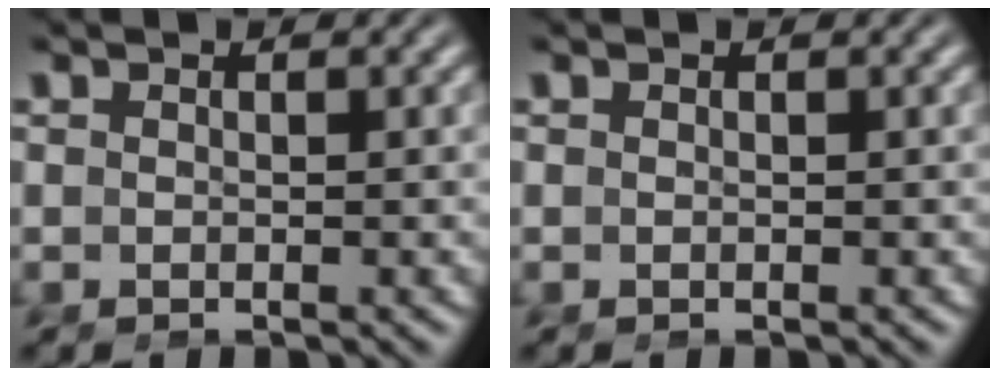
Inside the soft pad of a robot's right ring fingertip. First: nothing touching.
{"total": 0.0}